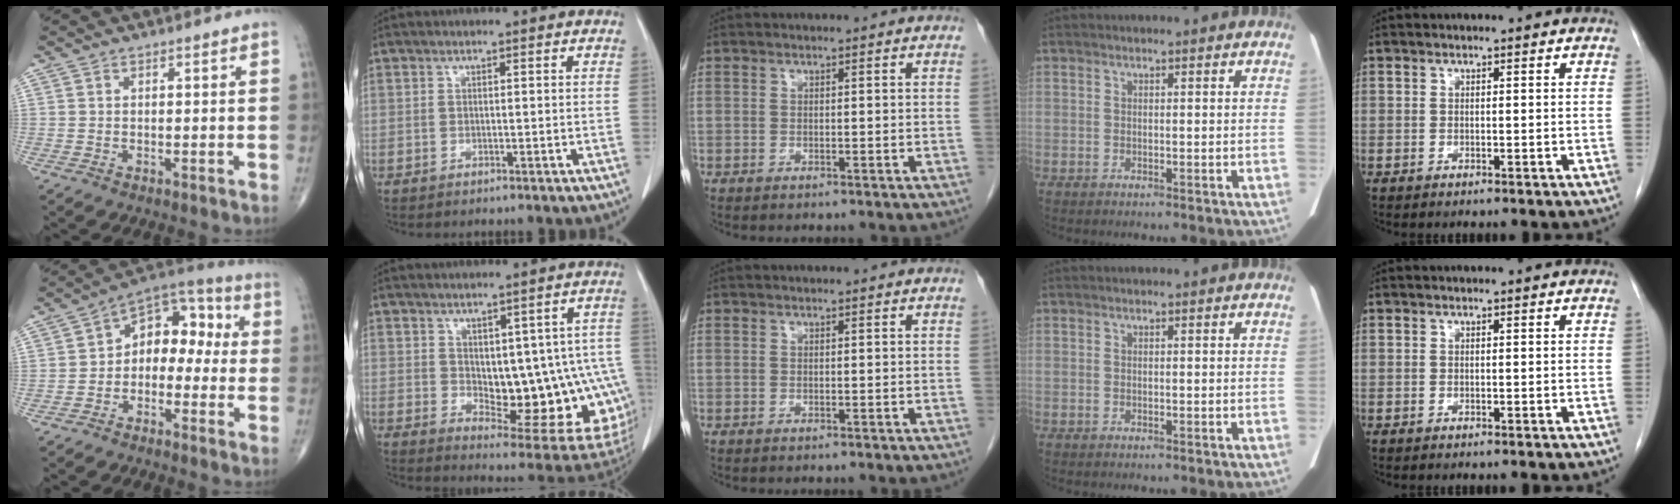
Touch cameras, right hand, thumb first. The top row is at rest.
{"thumb": {"total": 11.0, "force": [-0.8, 7.7, 7.9], "torque": [-0.073, 0.050, -0.037]}, "index": {"total": 16.0, "force": [-1.0, 7.8, 13.9], "torque": [-0.130, 0.007, 0.012]}}